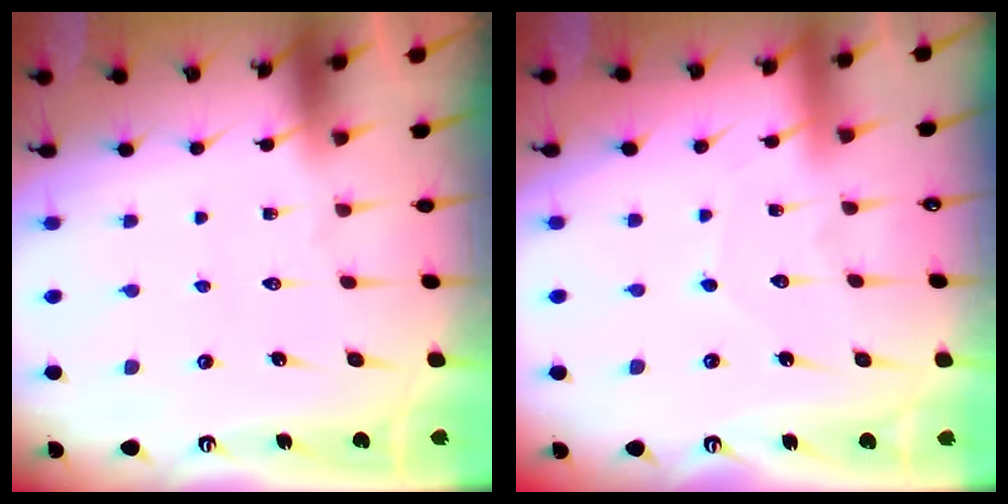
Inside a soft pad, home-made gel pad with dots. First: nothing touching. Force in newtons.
{"total": 4.3, "press": 4.3, "slide": 0.2}